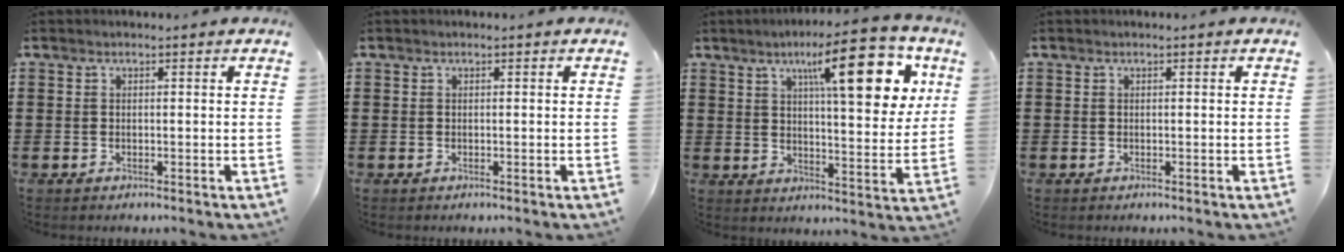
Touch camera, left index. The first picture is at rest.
{"total": 0.0}
{"total": 15.1, "force": [7.5, 3.9, 12.5], "torque": [-0.196, -0.013, 0.113]}
{"total": 0.0}